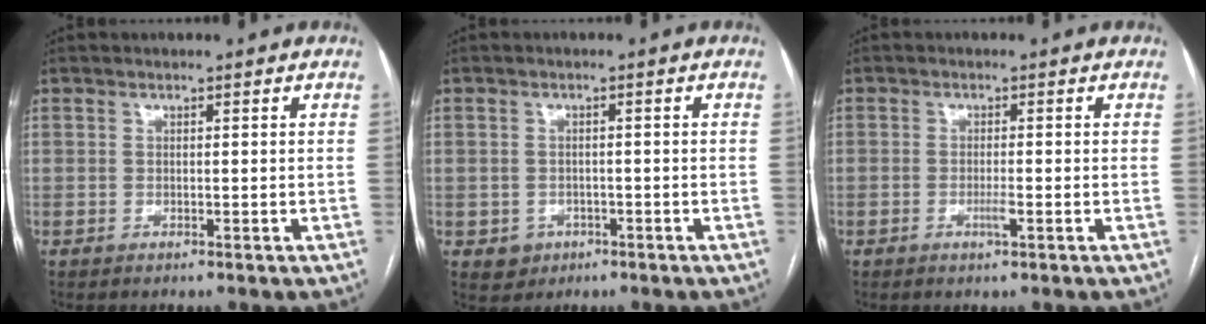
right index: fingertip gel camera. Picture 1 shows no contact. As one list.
[{"total": 3.0, "force": [-1.2, 2.7, 0.4], "torque": [0.002, 0.009, -0.007]}, {"total": 1.7, "force": [-0.7, 0.3, 1.5], "torque": [-0.026, -0.001, -0.011]}]